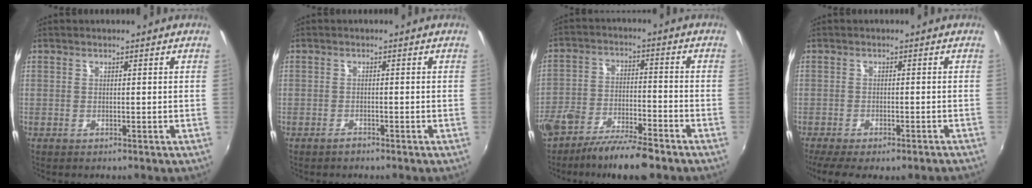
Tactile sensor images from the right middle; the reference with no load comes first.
{"total": 1.0, "force": [-0.9, 0.3, 0.2], "torque": [-0.004, -0.002, -0.018]}
{"total": 11.7, "force": [-8.5, 3.4, 7.3], "torque": [-0.157, -0.022, -0.153]}
{"total": 9.0, "force": [-7.0, 2.1, 5.3], "torque": [-0.117, -0.041, -0.107]}